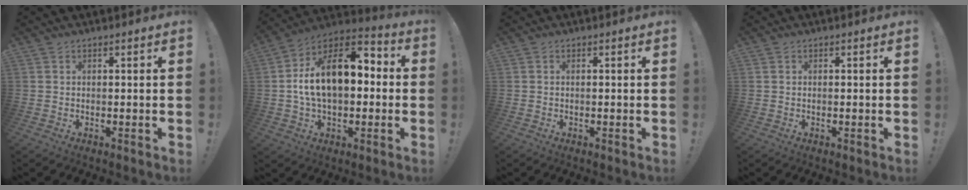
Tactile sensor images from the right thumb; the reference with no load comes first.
{"total": 18.8, "force": [2.0, 11.0, 15.1], "torque": [-0.247, 0.007, 0.037]}
{"total": 0.0}
{"total": 0.0}